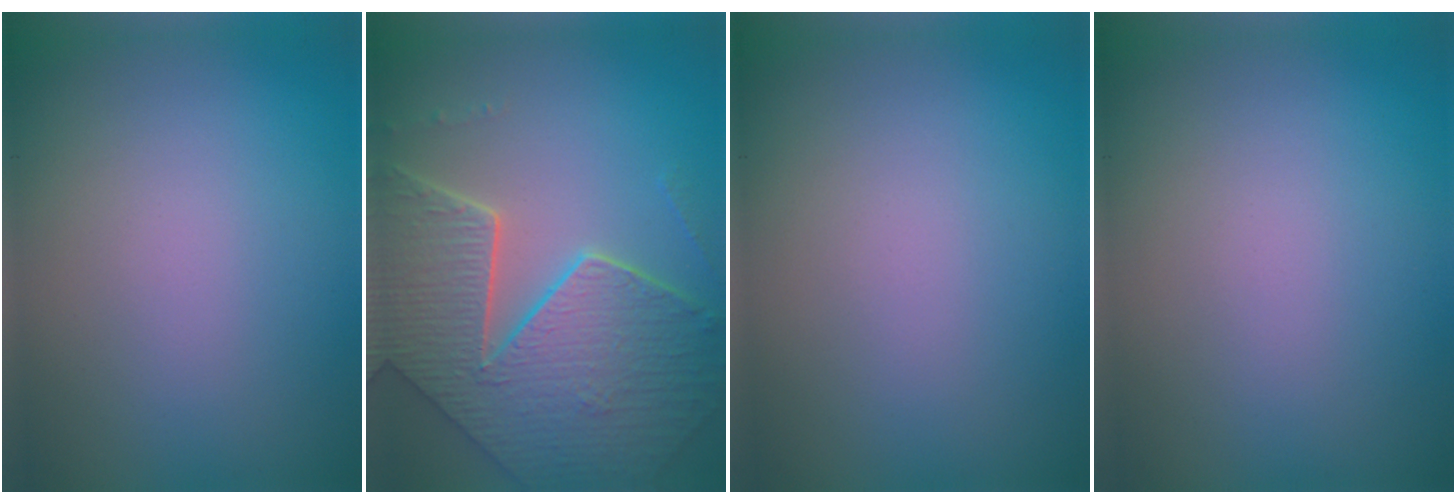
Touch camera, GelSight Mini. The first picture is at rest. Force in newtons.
{"total": 8.8, "press": 6.3, "slide": 6.2}
{"total": 0.0}
{"total": 0.0}